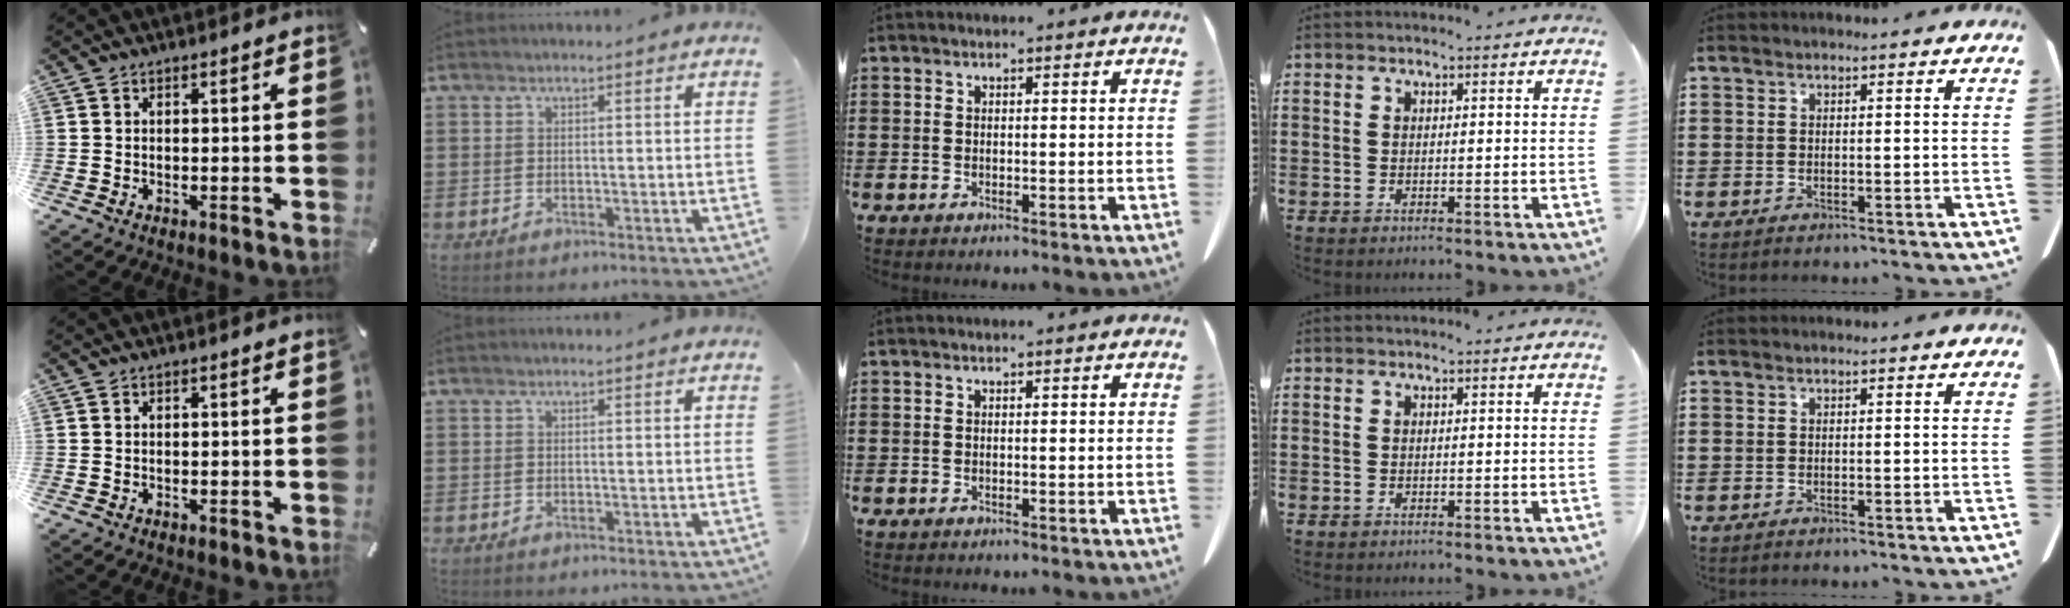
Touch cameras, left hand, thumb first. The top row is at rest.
{}